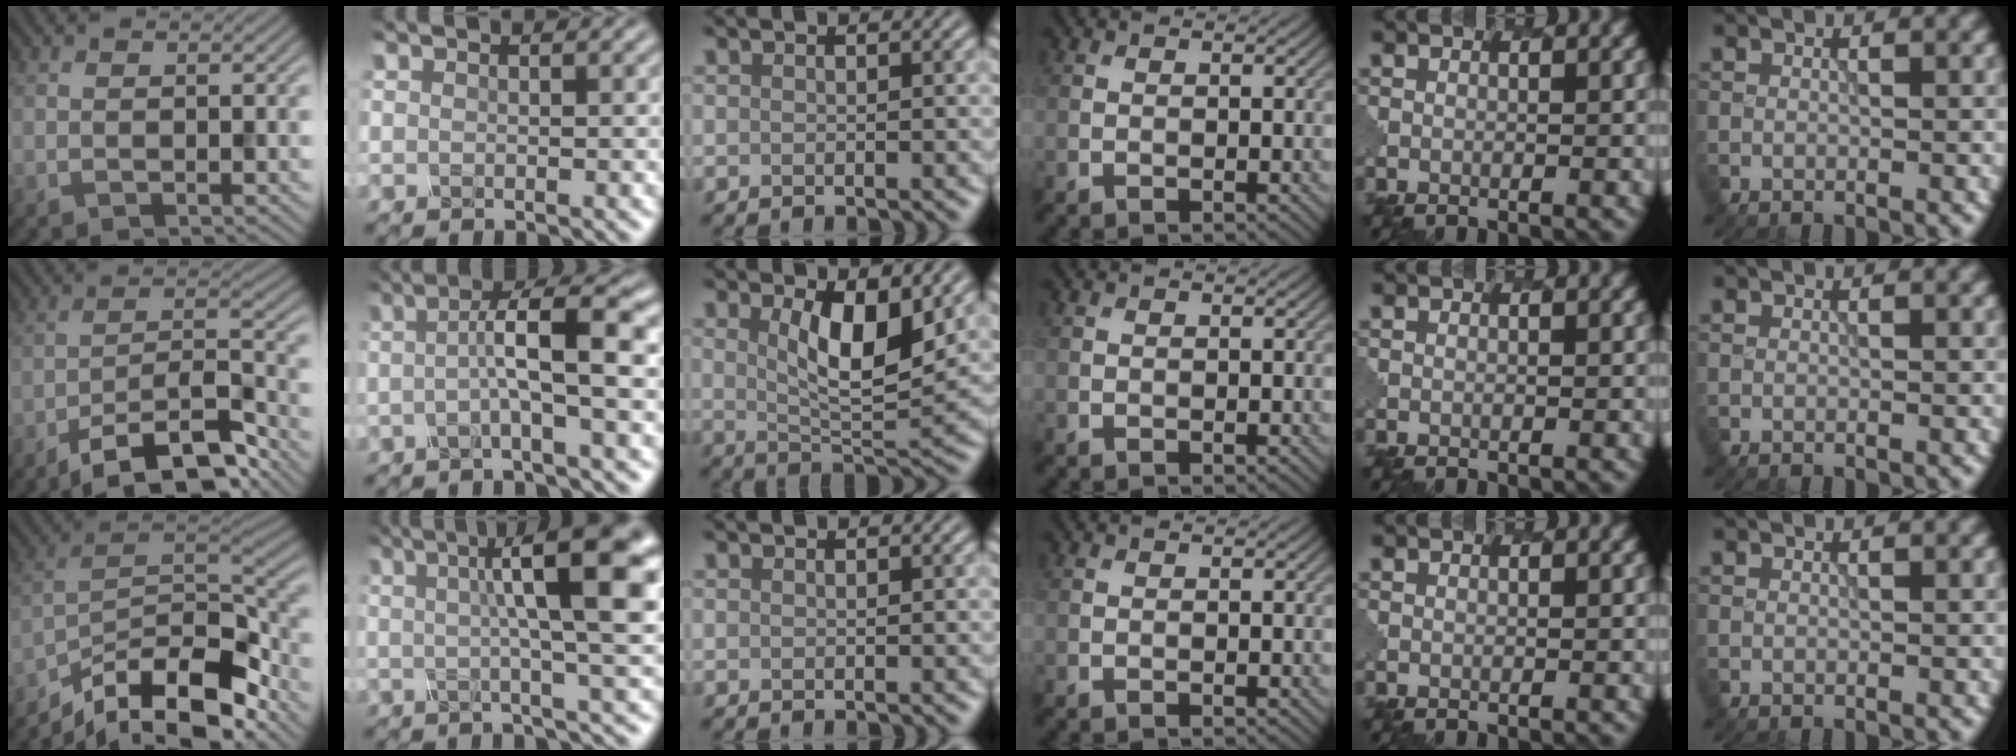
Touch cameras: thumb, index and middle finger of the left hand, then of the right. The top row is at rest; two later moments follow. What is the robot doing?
{"motion": "twist", "object": "rubiks cube"}